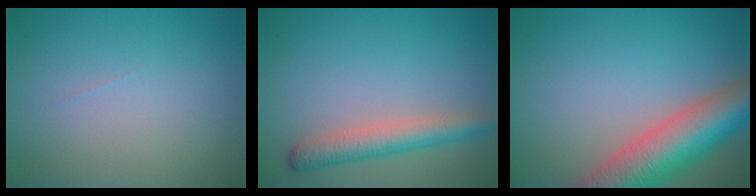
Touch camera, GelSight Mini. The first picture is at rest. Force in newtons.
{"total": 3.8, "press": 3.8, "slide": 0.2}
{"total": 10.1, "press": 10.1, "slide": 0.7}